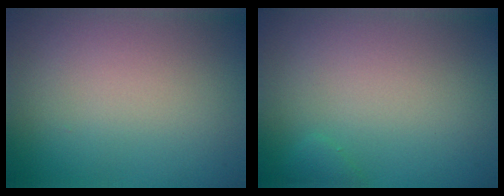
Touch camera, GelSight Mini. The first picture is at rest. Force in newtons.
{"total": 0.7, "press": 0.7, "slide": 0.0}